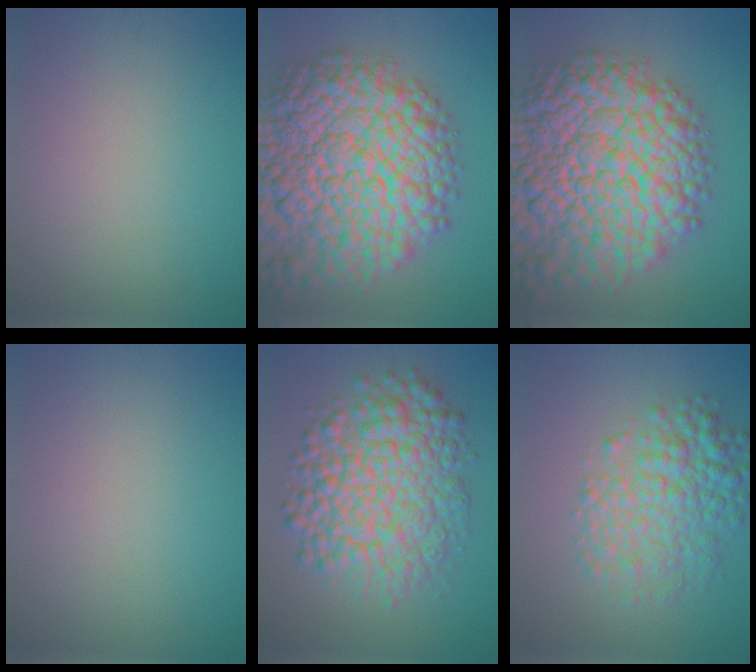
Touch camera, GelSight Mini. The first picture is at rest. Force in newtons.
{"total": 17.1, "press": 17.1, "slide": 0.8}
{"total": 17.1, "press": 17.1, "slide": 0.8}
{"total": 0.0}
{"total": 9.8, "press": 9.8, "slide": 0.2}
{"total": 5.5, "press": 5.5, "slide": 0.1}